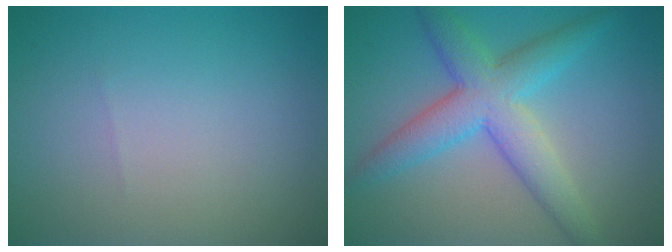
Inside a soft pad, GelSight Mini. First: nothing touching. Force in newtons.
{"total": 6.0, "press": 6.0, "slide": 0.1}